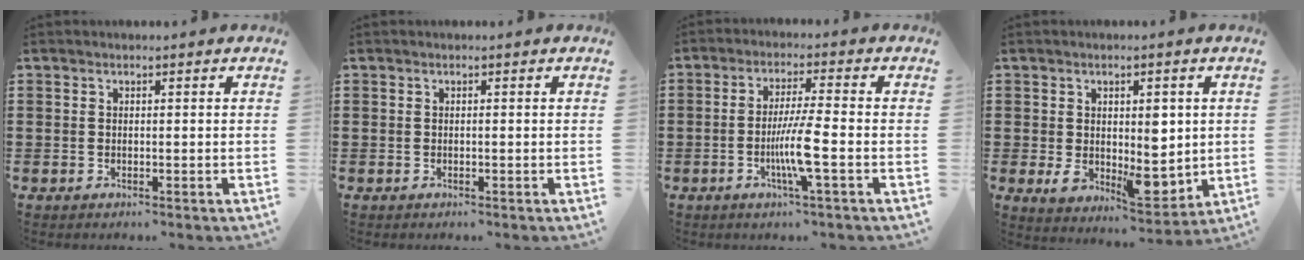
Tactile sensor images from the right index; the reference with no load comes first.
{"total": 0.0}
{"total": 6.8, "force": [-2.0, -0.1, 6.5], "torque": [-0.124, -0.014, -0.040]}
{"total": 7.7, "force": [0.6, 5.1, 5.8], "torque": [-0.076, -0.005, 0.013]}